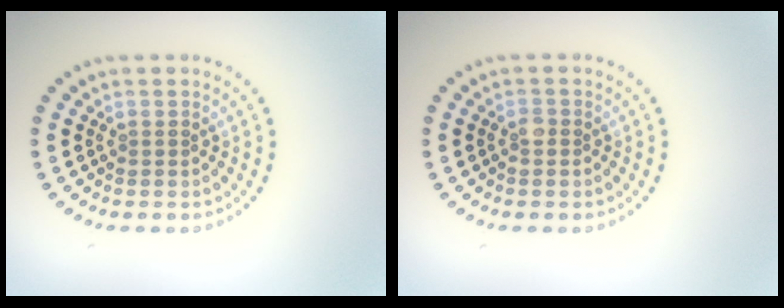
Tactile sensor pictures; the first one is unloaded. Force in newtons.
{"total": 0.6, "press": 0.5, "slide": 0.3}